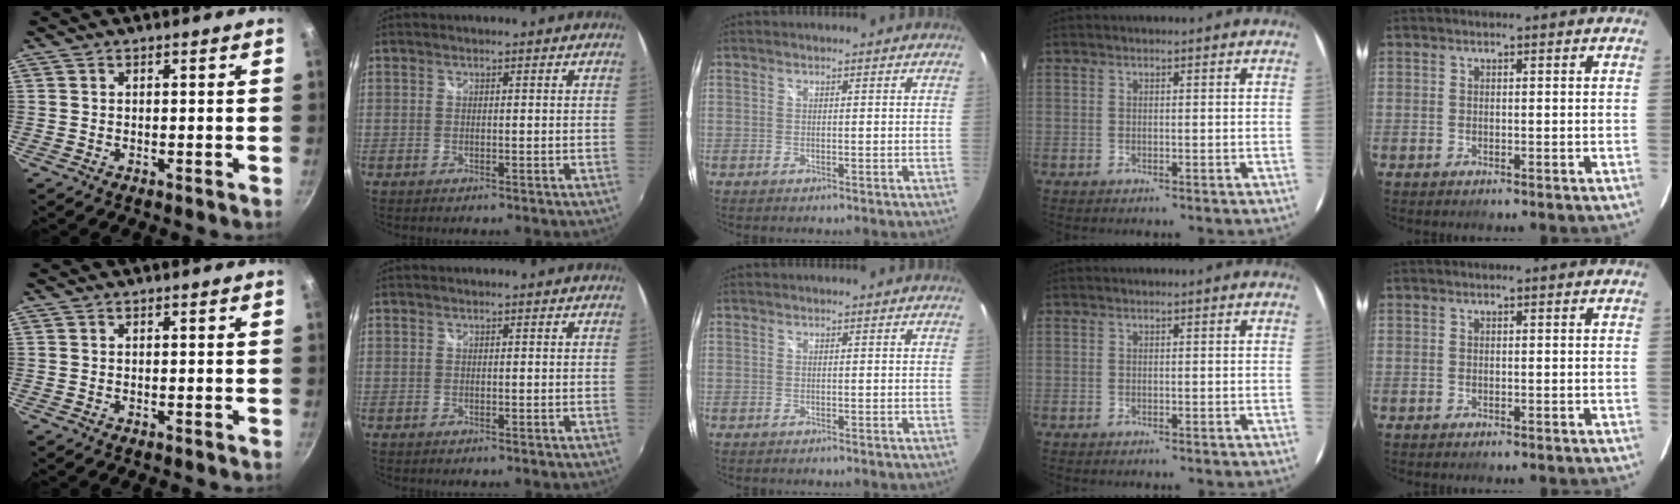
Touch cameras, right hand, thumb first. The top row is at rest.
{}